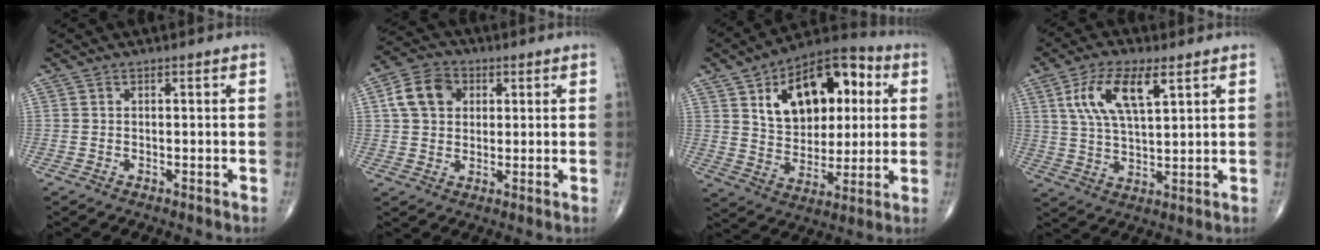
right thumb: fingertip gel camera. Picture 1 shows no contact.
{"total": 8.6, "force": [2.2, 6.6, 4.9], "torque": [-0.076, 0.009, 0.033]}
{"total": 21.0, "force": [6.1, 12.9, 15.4], "torque": [-0.184, 0.006, 0.095]}
{"total": 11.5, "force": [4.9, 4.6, 9.3], "torque": [-0.179, -0.010, 0.095]}